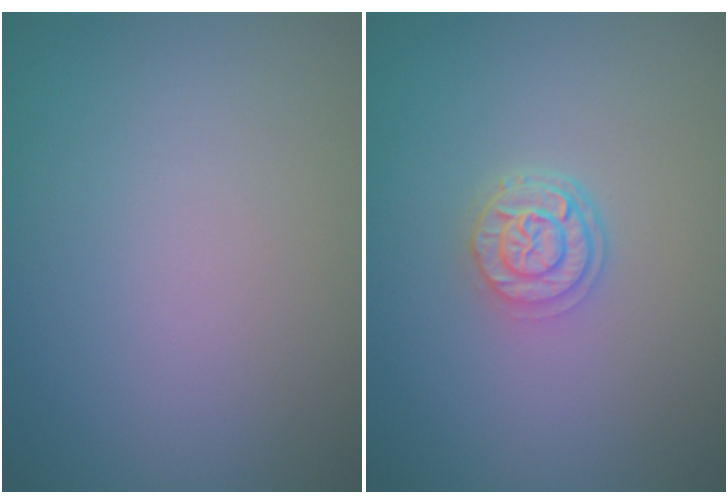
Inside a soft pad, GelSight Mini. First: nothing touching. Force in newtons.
{"total": 2.6, "press": 2.1, "slide": 1.5}